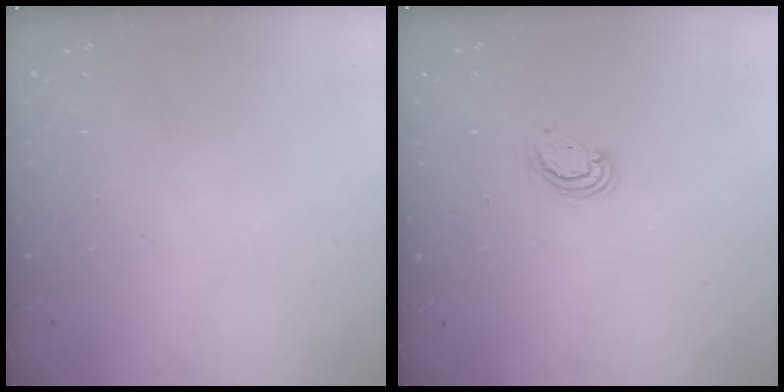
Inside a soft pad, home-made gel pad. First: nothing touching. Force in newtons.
{"total": 3.0, "press": 2.9, "slide": 0.3}